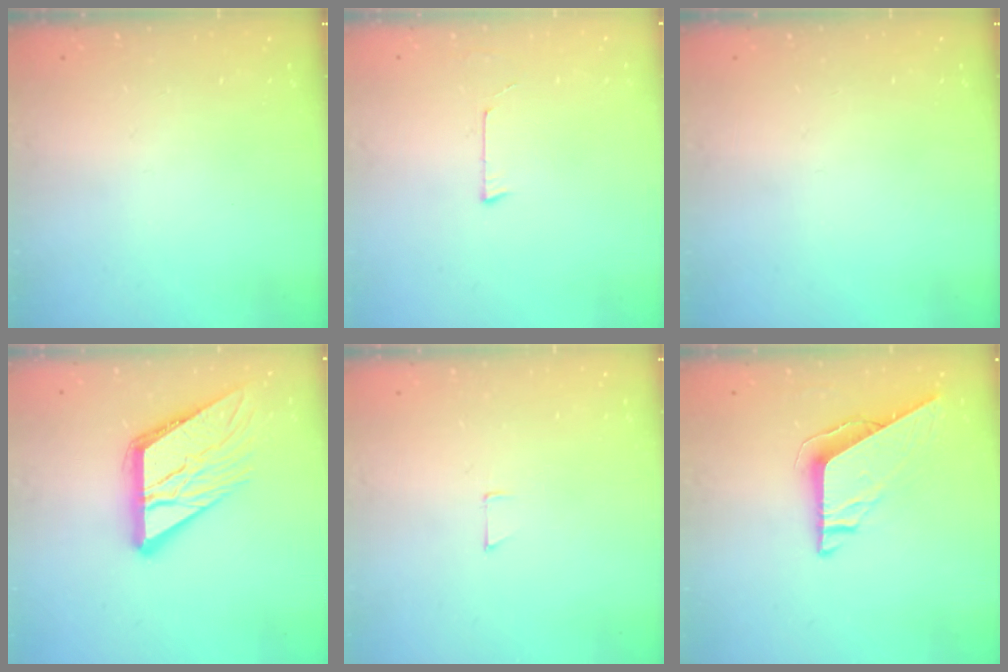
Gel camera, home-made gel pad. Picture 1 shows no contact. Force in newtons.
{"total": 3.2, "press": 3.2, "slide": 0.2}
{"total": 0.0}
{"total": 16.2, "press": 16.1, "slide": 1.8}
{"total": 4.1, "press": 4.1, "slide": 0.3}
{"total": 9.5, "press": 9.4, "slide": 0.9}